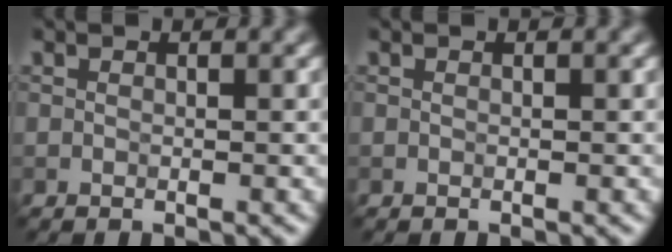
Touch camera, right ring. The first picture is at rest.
{"total": 0.0}